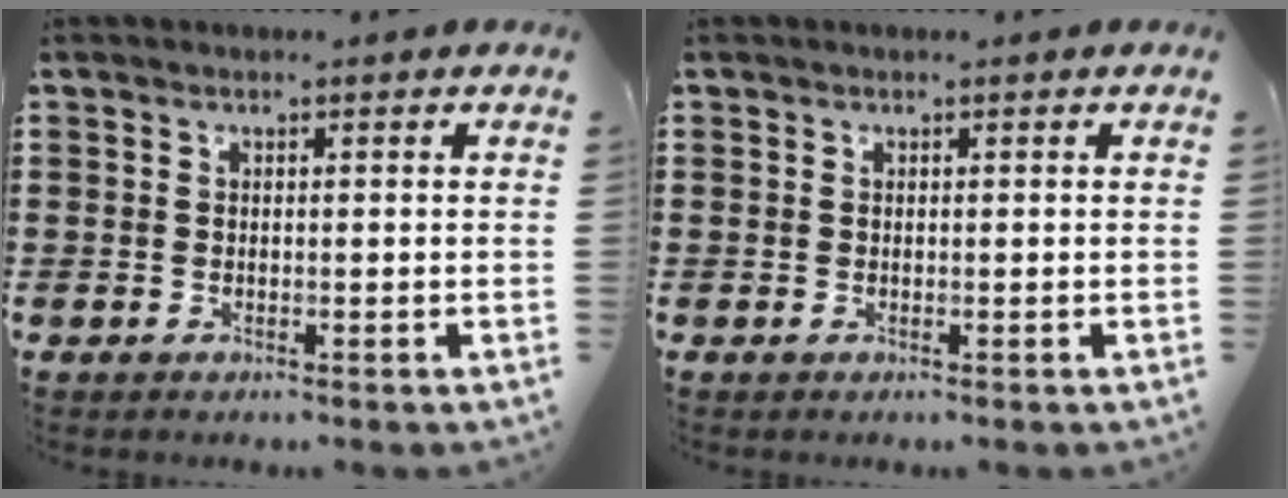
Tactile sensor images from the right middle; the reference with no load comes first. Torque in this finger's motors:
{"motor_torque": [-0.04, 0.00, 0.05, -0.01]}